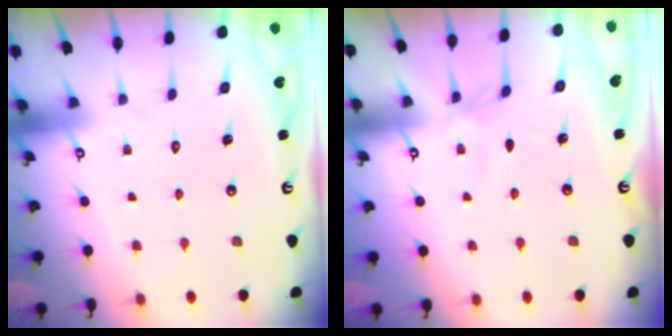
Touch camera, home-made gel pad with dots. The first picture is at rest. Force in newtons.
{"total": 1.7, "press": 1.7, "slide": 0.2}